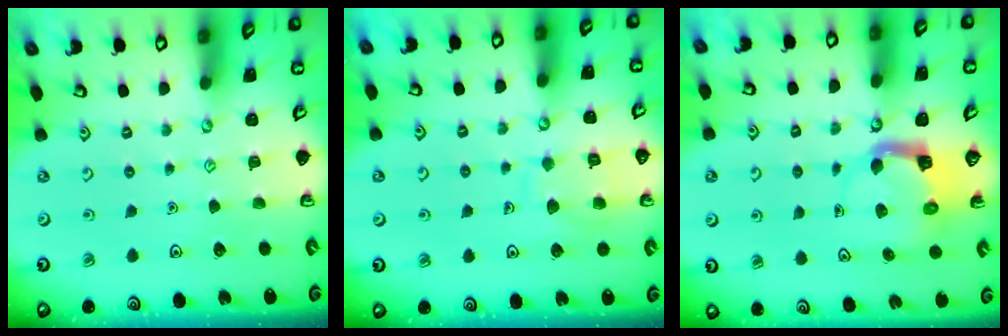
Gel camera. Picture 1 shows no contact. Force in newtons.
{"total": 8.5, "press": 8.5, "slide": 0.8}
{"total": 3.8, "press": 3.7, "slide": 0.7}